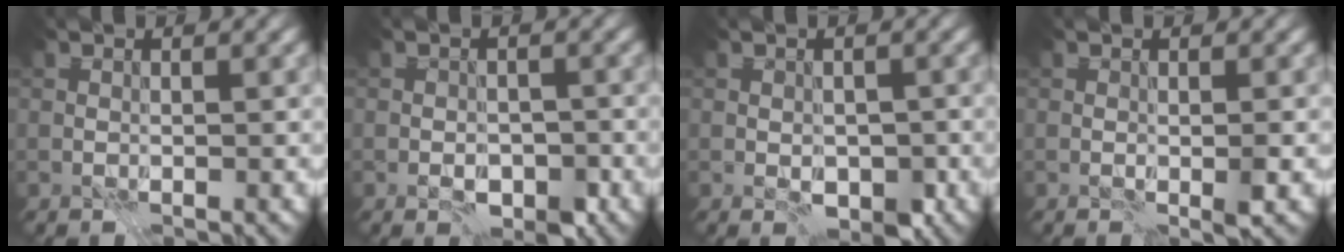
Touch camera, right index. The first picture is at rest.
{"total": 3.0, "force": [-1.6, 1.7, 1.8], "torque": [-0.019, -0.007, -0.029]}
{"total": 3.0, "force": [-1.2, 1.8, 2.2], "torque": [-0.023, -0.003, -0.021]}
{"total": 1.1, "force": [-0.5, 0.2, 1.0], "torque": [-0.017, -0.005, -0.007]}